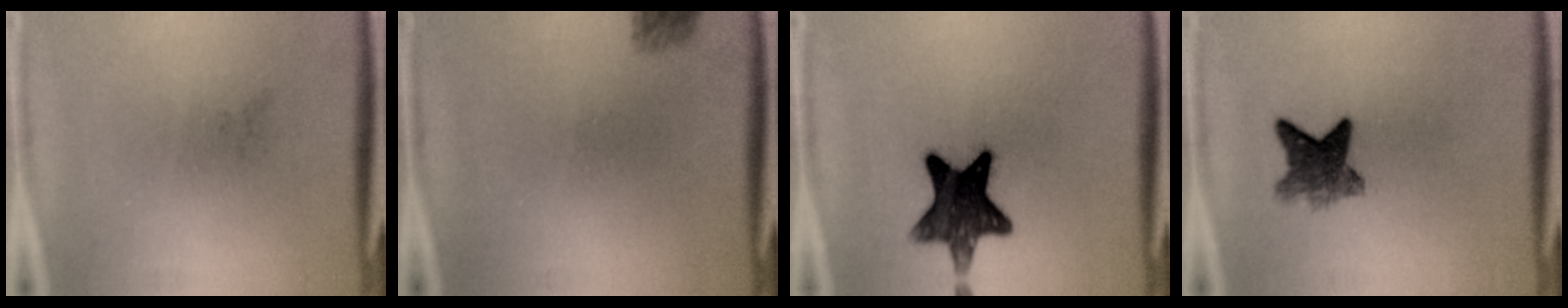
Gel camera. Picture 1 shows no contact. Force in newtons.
{"total": 1.6}
{"total": 11.9}
{"total": 5.6}